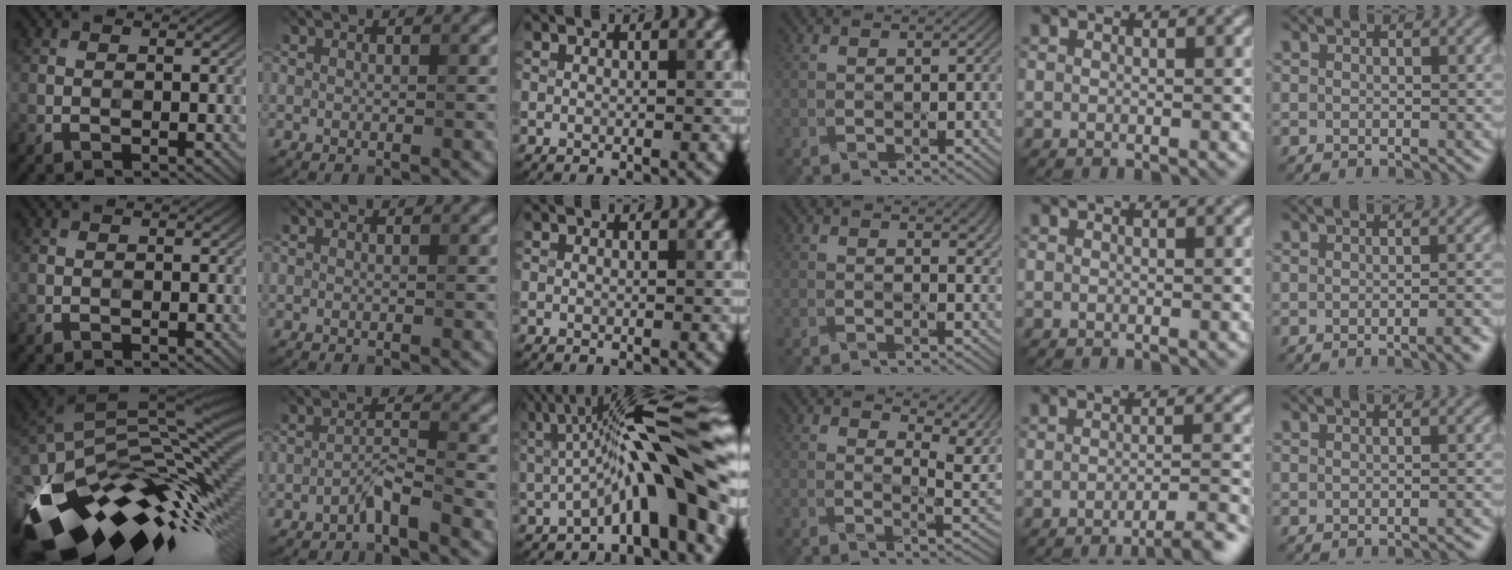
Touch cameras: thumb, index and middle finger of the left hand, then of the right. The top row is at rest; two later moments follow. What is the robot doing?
{"motion": "twist", "object": "bottle cap"}